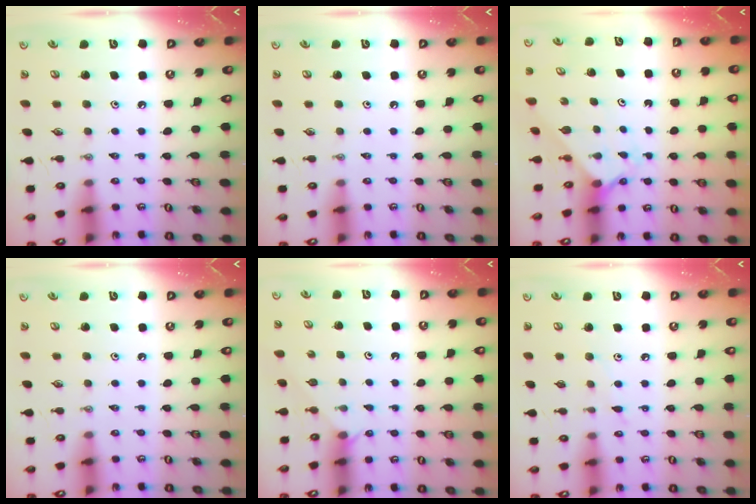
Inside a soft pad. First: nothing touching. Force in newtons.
{"total": 0.0}
{"total": 1.8, "press": 1.8, "slide": 0.2}
{"total": 0.0}
{"total": 1.5, "press": 1.5, "slide": 0.3}
{"total": 4.9, "press": 4.8, "slide": 0.6}